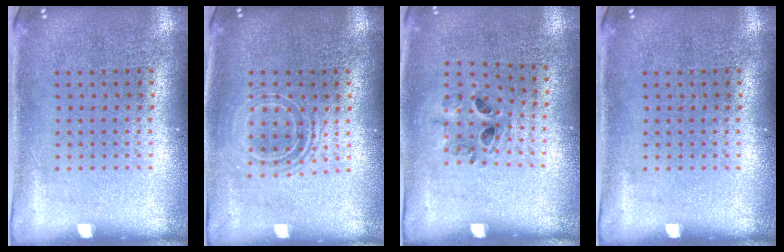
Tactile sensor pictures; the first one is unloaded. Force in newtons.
{"total": 1.6, "press": 1.2, "slide": 1.0}
{"total": 0.9, "press": 0.8, "slide": 0.2}
{"total": 0.0}